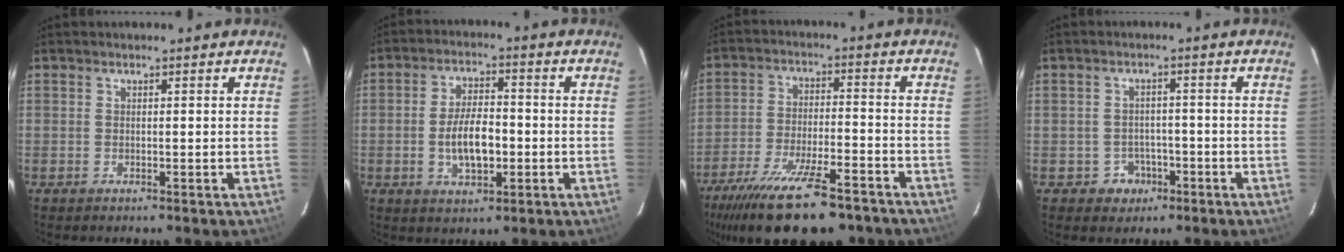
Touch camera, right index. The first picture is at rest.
{"total": 8.2, "force": [-1.7, 3.8, 7.0], "torque": [-0.136, 0.001, -0.025]}
{"total": 19.8, "force": [-15.1, 5.2, 11.7], "torque": [-0.232, -0.042, -0.237]}
{"total": 4.5, "force": [-2.1, 4.0, 0.4], "torque": [-0.020, 0.018, -0.019]}